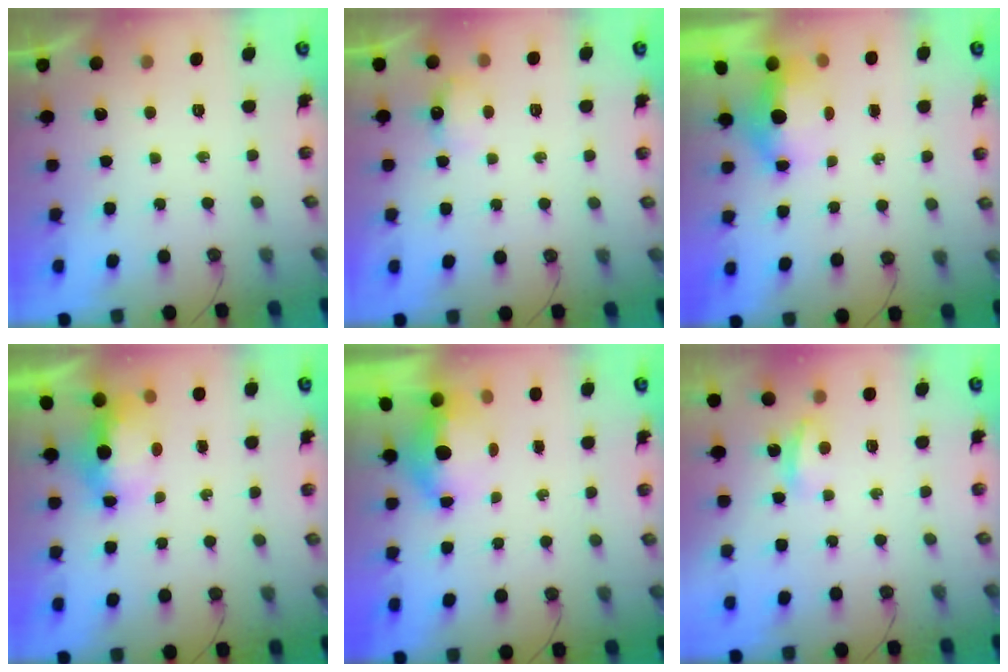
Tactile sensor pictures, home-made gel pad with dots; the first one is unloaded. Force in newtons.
{"total": 4.8, "press": 4.7, "slide": 0.7}
{"total": 5.2, "press": 4.9, "slide": 1.5}
{"total": 6.2, "press": 6.1, "slide": 1.1}
{"total": 5.0, "press": 4.7, "slide": 1.6}
{"total": 4.4, "press": 4.4, "slide": 0.4}